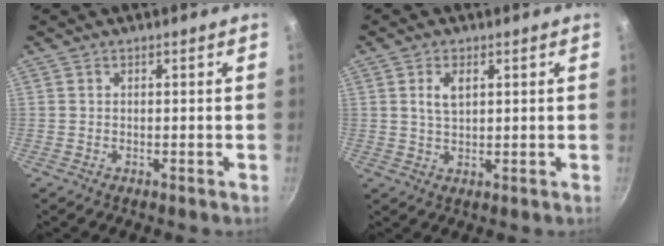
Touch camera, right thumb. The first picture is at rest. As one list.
[{"total": 3.9, "force": [1.3, 2.2, 3.0], "torque": [-0.048, -0.004, 0.026]}]